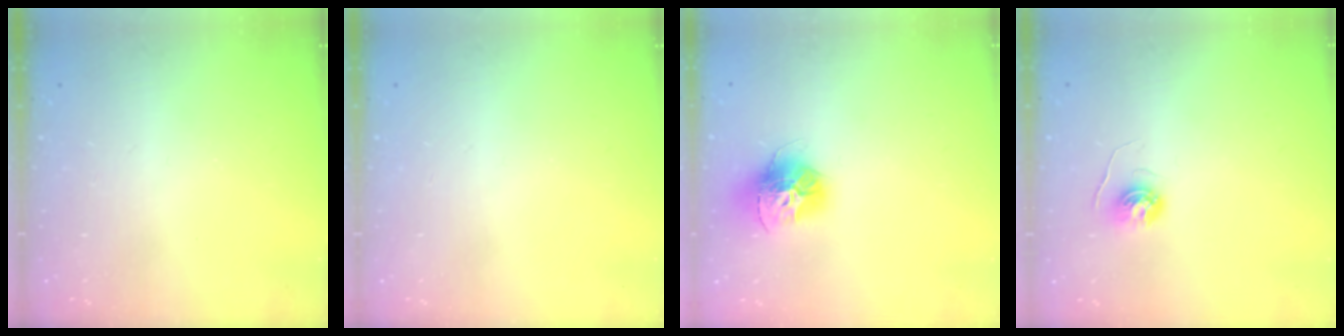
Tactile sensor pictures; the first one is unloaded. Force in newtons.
{"total": 0.0}
{"total": 13.9, "press": 13.8, "slide": 1.4}
{"total": 5.0, "press": 5.0, "slide": 0.4}